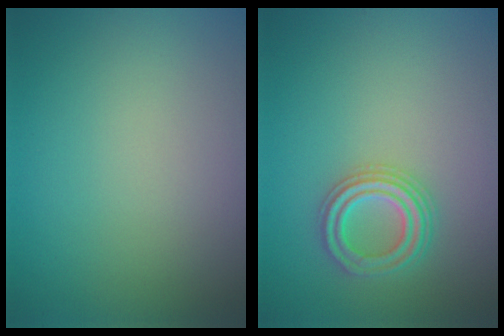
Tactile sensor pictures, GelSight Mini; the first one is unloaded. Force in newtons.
{"total": 2.9, "press": 2.9, "slide": 0.5}